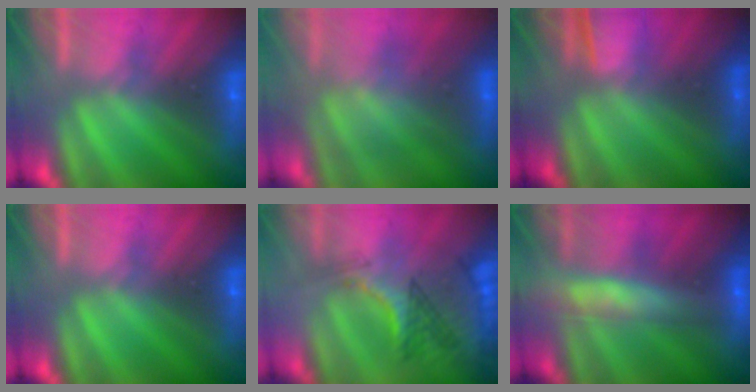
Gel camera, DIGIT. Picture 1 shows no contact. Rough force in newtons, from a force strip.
{"total": 3.6}
{"total": 1.4}
{"total": 0.0}
{"total": 3.3}
{"total": 5.8}